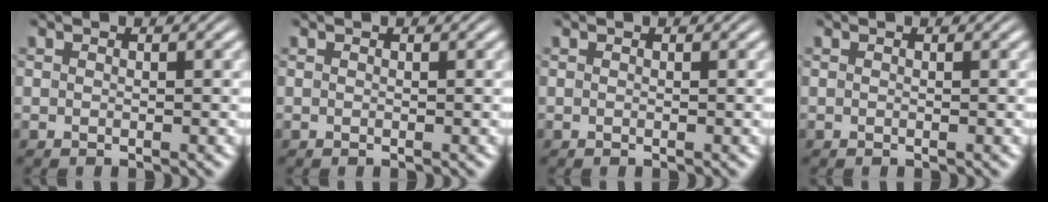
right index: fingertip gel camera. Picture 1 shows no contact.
{"total": 0.0}
{"total": 0.0}
{"total": 0.0}